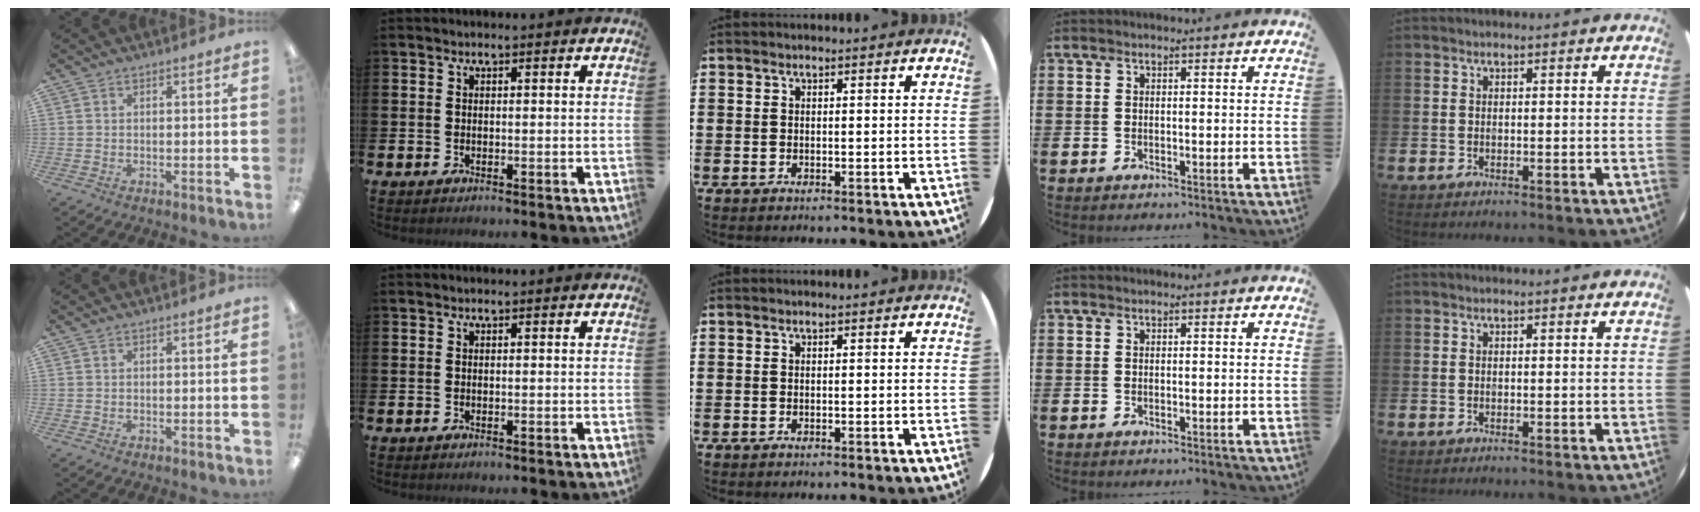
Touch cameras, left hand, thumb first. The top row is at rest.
{}